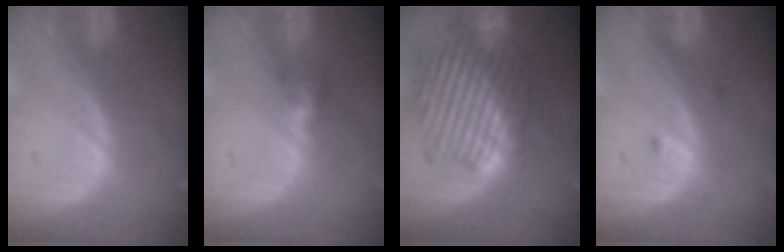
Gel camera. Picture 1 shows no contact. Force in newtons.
{"total": 2.6, "press": 2.5, "slide": 0.2}
{"total": 9.8, "press": 9.8, "slide": 0.3}
{"total": 1.1, "press": 1.1, "slide": 0.1}